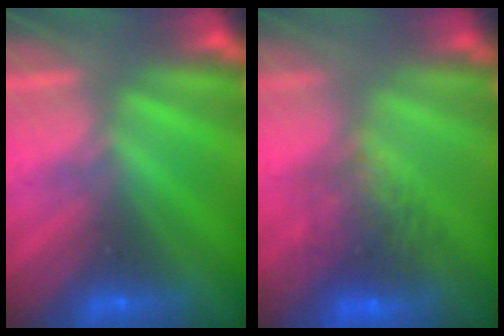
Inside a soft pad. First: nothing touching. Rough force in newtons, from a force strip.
{"total": 7.5}